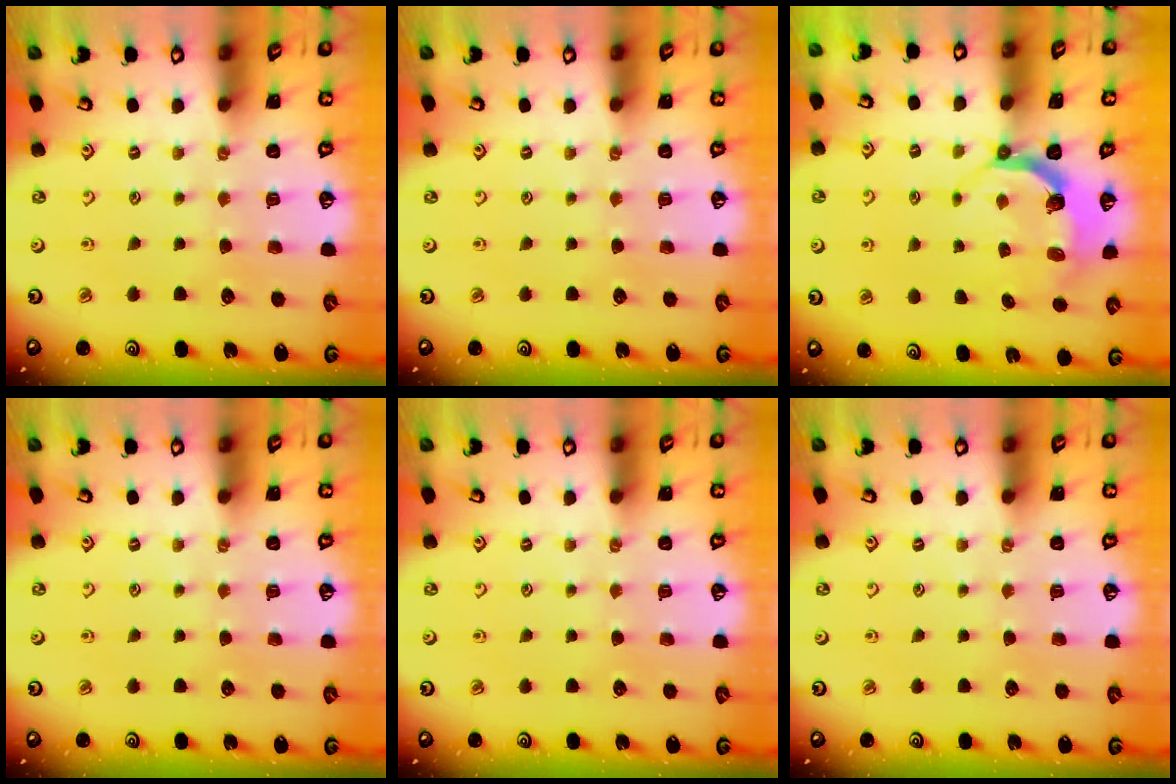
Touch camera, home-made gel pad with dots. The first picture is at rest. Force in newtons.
{"total": 0.0}
{"total": 5.2, "press": 4.0, "slide": 3.4}
{"total": 0.0}
{"total": 0.0}
{"total": 0.0}